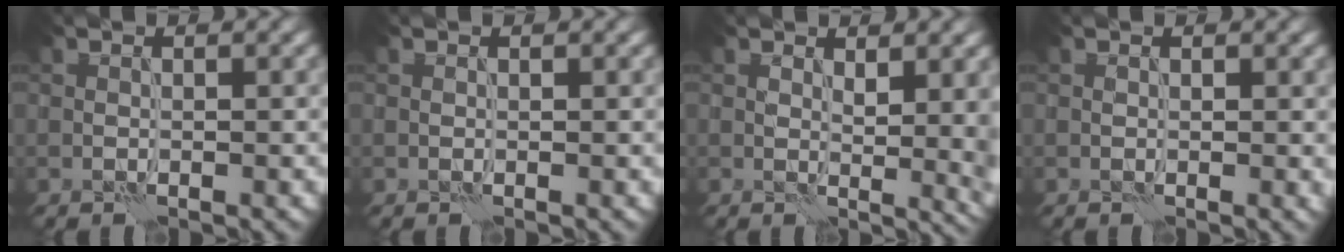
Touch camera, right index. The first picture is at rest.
{"total": 0.0}
{"total": 3.9, "force": [1.1, 1.5, 3.4], "torque": [-0.048, -0.004, 0.023]}
{"total": 0.9, "force": [0.3, 0.3, 0.7], "torque": [-0.011, -0.003, 0.004]}